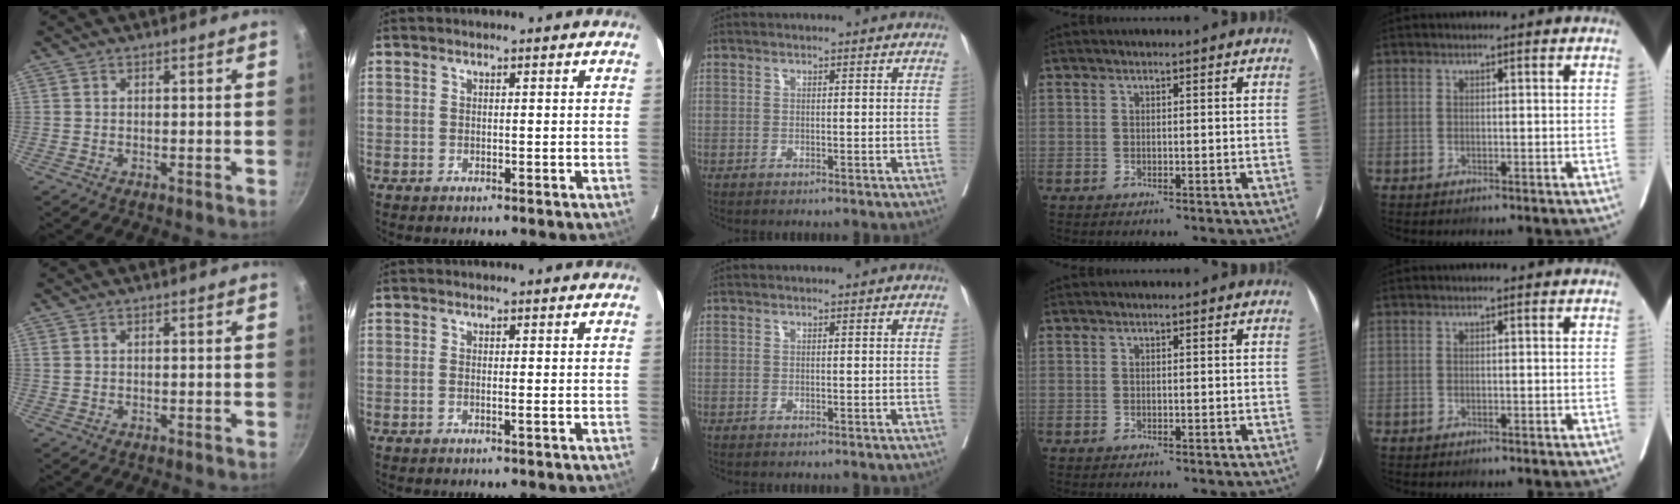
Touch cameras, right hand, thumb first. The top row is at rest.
{"thumb": {"total": 0.7, "force": [0.4, 0.4, 0.4], "torque": [-0.007, 0.005, 0.009]}, "index": {"total": 1.0, "force": [-0.2, 0.0, 1.0], "torque": [-0.019, 0.000, -0.004]}}